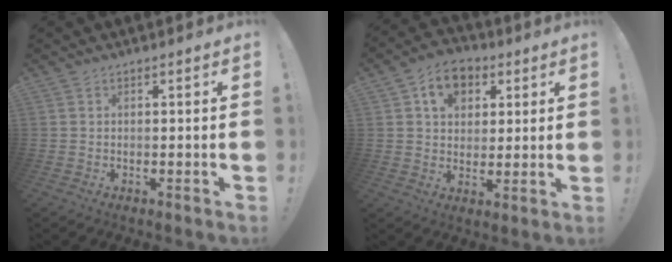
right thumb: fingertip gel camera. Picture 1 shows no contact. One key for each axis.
{"total": 9.9, "fx": 4.1, "fy": 7.7, "fz": 4.7, "tx": -0.059, "ty": -0.011, "tz": 0.076}